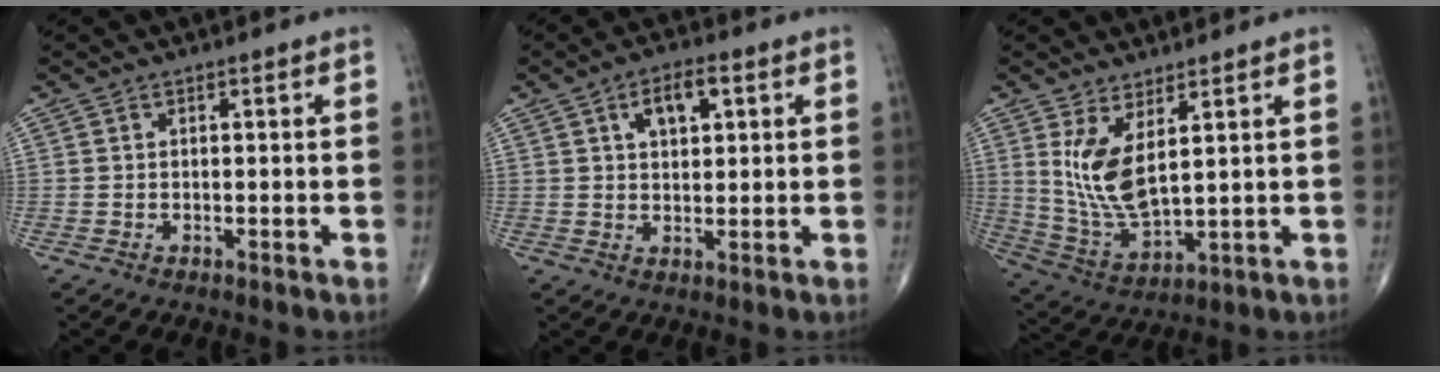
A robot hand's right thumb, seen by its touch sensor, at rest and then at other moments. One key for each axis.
{"total": 6.2, "fx": 2.3, "fy": 3.2, "fz": 4.8, "tx": -0.061, "ty": 0.000, "tz": 0.036}
{"total": 10.2, "fx": 3.5, "fy": 4.0, "fz": 8.6, "tx": -0.175, "ty": -0.035, "tz": 0.084}